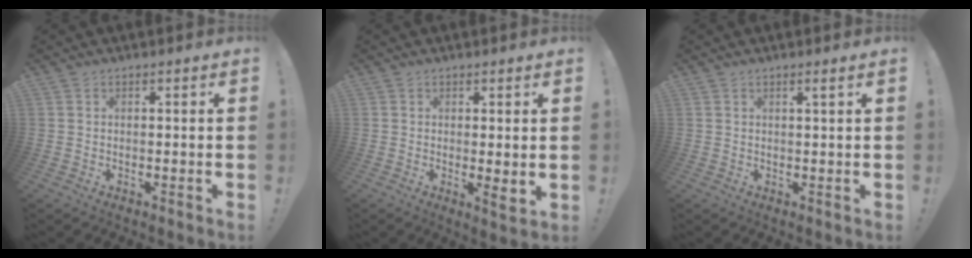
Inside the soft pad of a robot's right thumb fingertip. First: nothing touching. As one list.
[{"total": 3.8, "force": [0.4, 0.2, 3.8], "torque": [-0.048, -0.018, 0.007]}, {"total": 1.7, "force": [0.7, -0.4, 1.5], "torque": [-0.028, 0.000, 0.010]}]